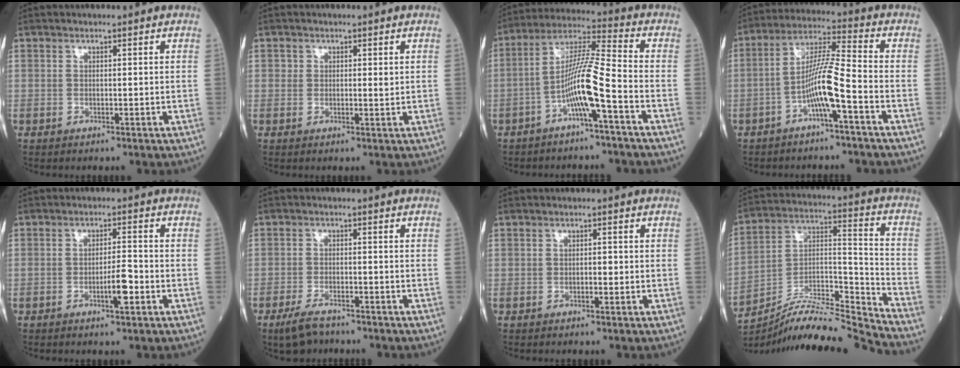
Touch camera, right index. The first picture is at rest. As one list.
[{"total": 1.3, "force": [0.3, 0.9, 1.0], "torque": [-0.010, 0.000, 0.002]}, {"total": 9.6, "force": [-3.9, -0.4, 8.8], "torque": [-0.171, 0.017, -0.076]}, {"total": 8.3, "force": [-3.5, -0.3, 7.5], "torque": [-0.145, 0.018, -0.068]}, {"total": 3.8, "force": [-1.6, 0.4, 3.5], "torque": [-0.057, 0.000, -0.027]}, {"total": 4.8, "force": [-3.8, 1.6, 2.5], "torque": [-0.058, -0.007, -0.065]}, {"total": 1.0, "force": [-0.4, 0.3, 0.8], "torque": [-0.012, 0.002, -0.007]}, {"total": 17.2, "force": [-16.5, -1.8, 4.5], "torque": [-0.079, 0.038, -0.286]}]